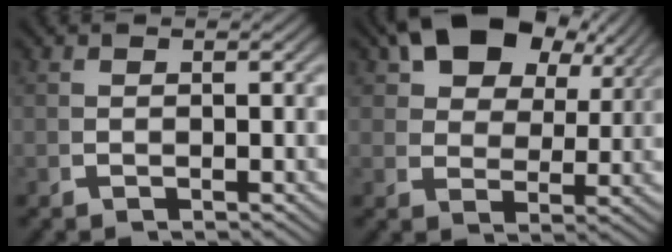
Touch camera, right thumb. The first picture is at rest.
{"total": 9.6, "force": [5.9, 4.9, 5.8], "torque": [-0.108, 0.005, 0.104]}